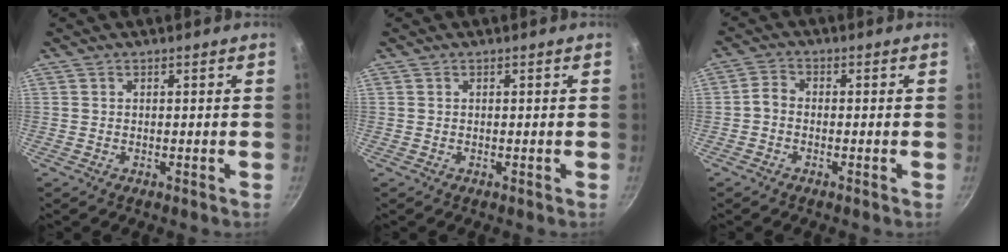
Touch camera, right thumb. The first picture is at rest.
{"total": 0.0}
{"total": 2.4, "force": [-1.1, 1.7, 1.4], "torque": [-0.034, 0.015, -0.030]}